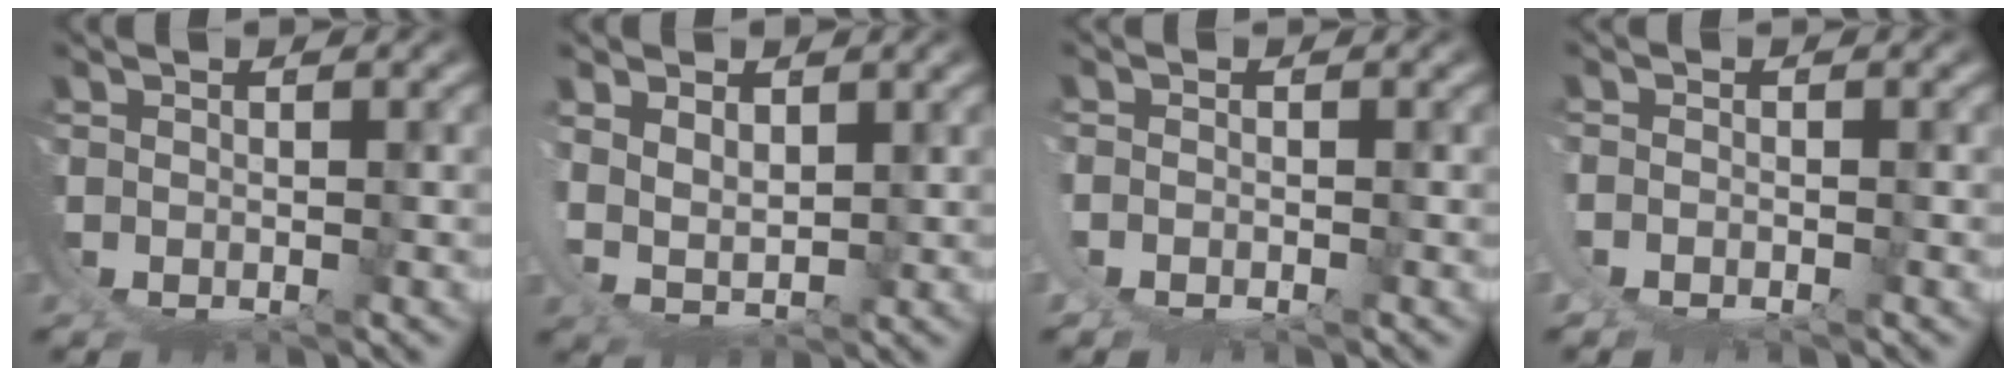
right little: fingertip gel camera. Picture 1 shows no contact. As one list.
[{"total": 3.8, "force": [2.9, 1.5, 1.9], "torque": [-0.042, -0.014, 0.064]}, {"total": 1.8, "force": [0.4, 1.4, 0.9], "torque": [-0.028, -0.003, 0.007]}, {"total": 2.0, "force": [0.2, 1.7, 1.0], "torque": [-0.031, -0.003, 0.005]}]